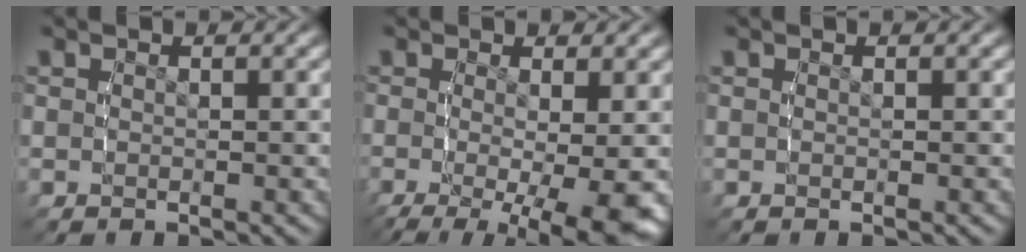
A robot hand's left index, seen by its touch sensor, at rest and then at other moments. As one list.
[{"total": 10.3, "force": [-6.1, 3.7, 7.5], "torque": [-0.119, -0.061, -0.062]}, {"total": 0.0}]